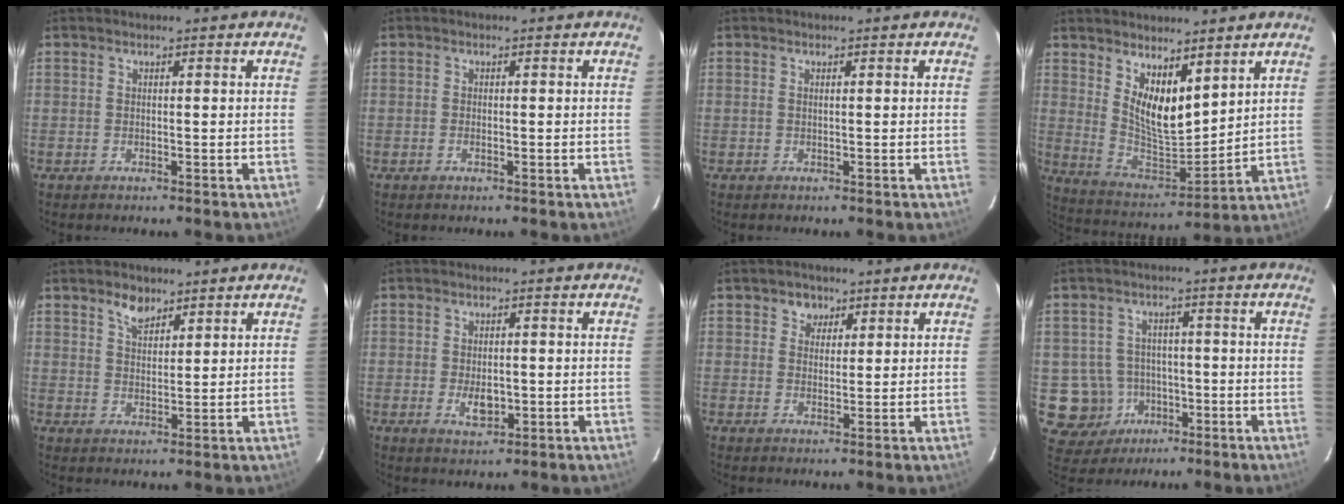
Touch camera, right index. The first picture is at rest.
{"total": 0.9, "force": [-0.5, 0.4, 0.7], "torque": [-0.016, 0.000, -0.008]}
{"total": 0.0}
{"total": 11.4, "force": [6.5, 4.7, 8.1], "torque": [-0.142, -0.016, 0.131]}
{"total": 4.0, "force": [2.9, 2.1, 1.7], "torque": [-0.024, 0.005, 0.052]}
{"total": 4.3, "force": [-1.0, 2.4, 3.4], "torque": [-0.063, -0.007, -0.011]}
{"total": 3.1, "force": [1.6, 2.7, 0.5], "torque": [0.005, 0.008, 0.026]}
{"total": 9.3, "force": [-2.6, 8.9, 1.2], "torque": [-0.062, 0.027, -0.027]}